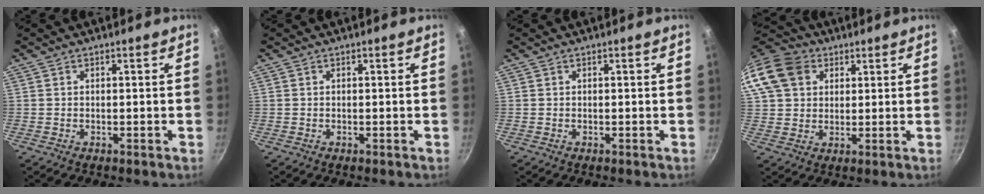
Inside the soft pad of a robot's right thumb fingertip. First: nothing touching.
{"total": 0.0}
{"total": 0.0}
{"total": 17.1, "force": [6.4, 13.3, 8.6], "torque": [-0.186, 0.026, 0.110]}